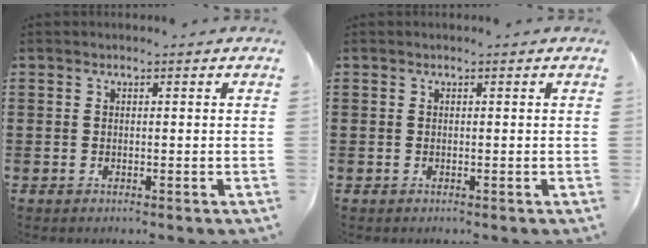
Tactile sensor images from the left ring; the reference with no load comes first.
{"total": 0.0}